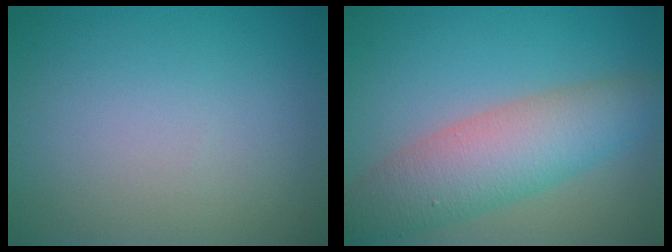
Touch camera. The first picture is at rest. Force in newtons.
{"total": 6.8, "press": 6.8, "slide": 0.3}